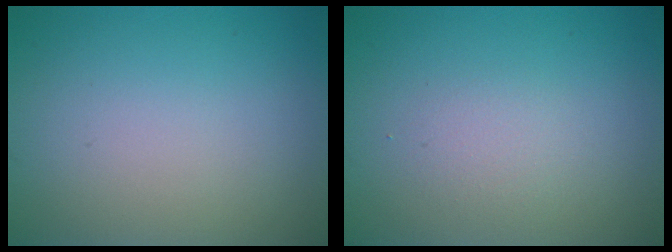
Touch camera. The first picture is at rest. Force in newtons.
{"total": 1.4, "press": 1.3, "slide": 0.1}